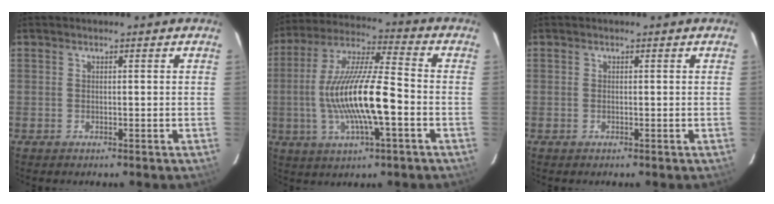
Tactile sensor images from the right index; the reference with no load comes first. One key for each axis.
{"total": 16.8, "fx": -3.3, "fy": 3.0, "fz": 16.2, "tx": -0.316, "ty": -0.001, "tz": -0.062}
{"total": 0.0}